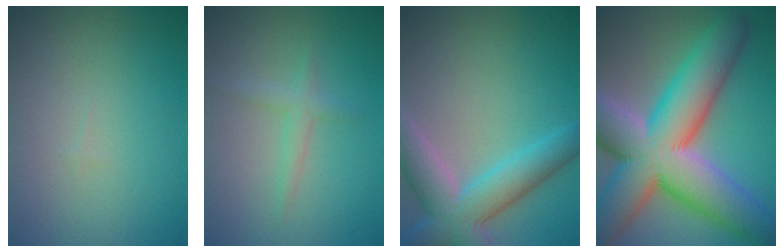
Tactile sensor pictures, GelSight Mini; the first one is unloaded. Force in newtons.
{"total": 1.6, "press": 1.6, "slide": 0.0}
{"total": 7.1, "press": 7.1, "slide": 0.6}
{"total": 15.8, "press": 15.7, "slide": 1.0}